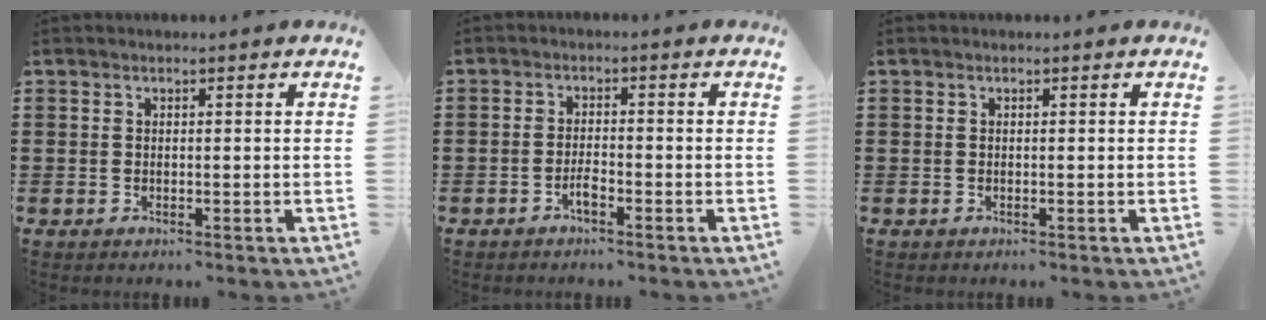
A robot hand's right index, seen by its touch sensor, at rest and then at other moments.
{"total": 2.1, "force": [-1.4, 0.3, 1.4], "torque": [-0.034, -0.001, -0.029]}
{"total": 0.0}